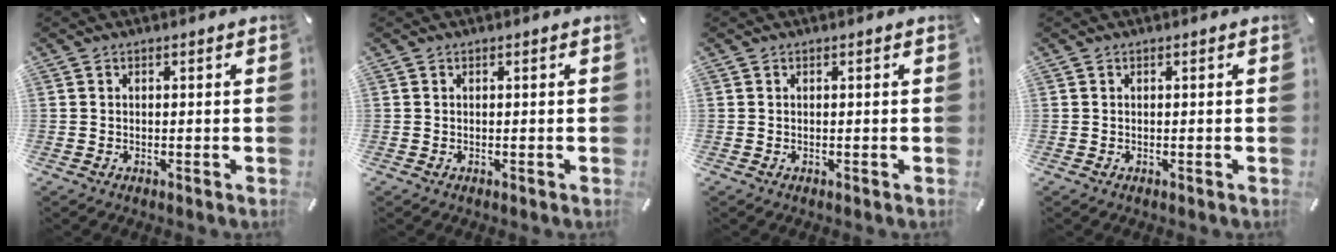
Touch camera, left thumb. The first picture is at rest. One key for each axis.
{"total": 0.0}
{"total": 0.0}
{"total": 0.0}